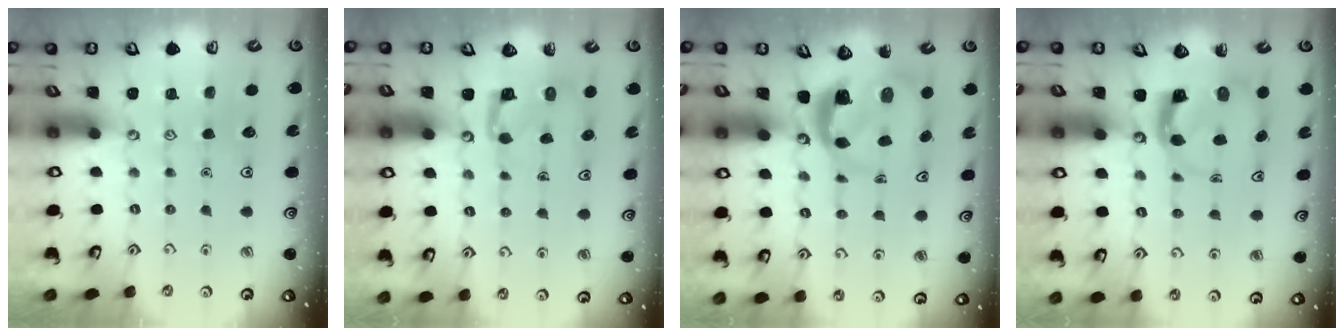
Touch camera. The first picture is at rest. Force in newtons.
{"total": 4.2, "press": 4.2, "slide": 0.2}
{"total": 4.8, "press": 4.8, "slide": 0.7}
{"total": 3.7, "press": 3.6, "slide": 0.6}